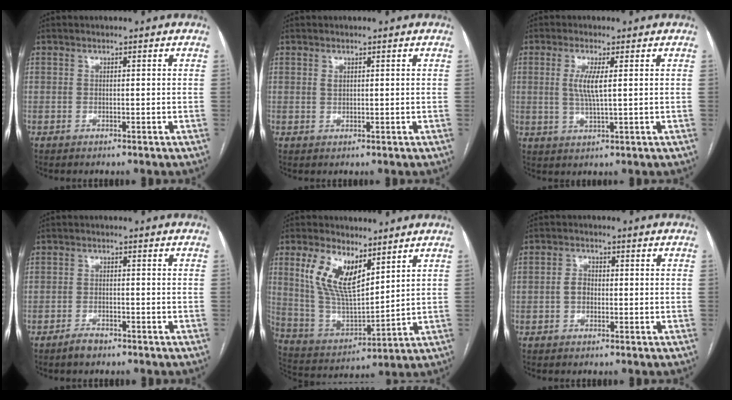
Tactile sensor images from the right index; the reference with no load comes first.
{"total": 0.8, "force": [0.4, 0.5, 0.6], "torque": [-0.009, -0.001, 0.009]}
{"total": 4.4, "force": [0.9, 0.3, 4.3], "torque": [-0.091, -0.004, 0.019]}
{"total": 2.2, "force": [-1.8, 0.9, 1.0], "torque": [-0.027, 0.001, -0.027]}
{"total": 12.7, "force": [6.5, 5.2, 9.6], "torque": [-0.199, 0.008, 0.136]}
{"total": 2.4, "force": [-0.4, 1.8, 1.6], "torque": [-0.031, 0.012, -0.009]}